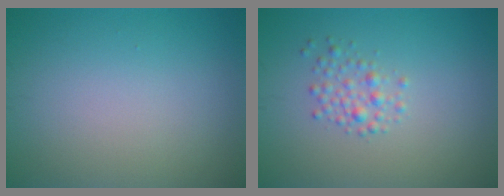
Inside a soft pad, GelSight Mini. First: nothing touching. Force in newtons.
{"total": 1.8, "press": 1.8, "slide": 0.0}